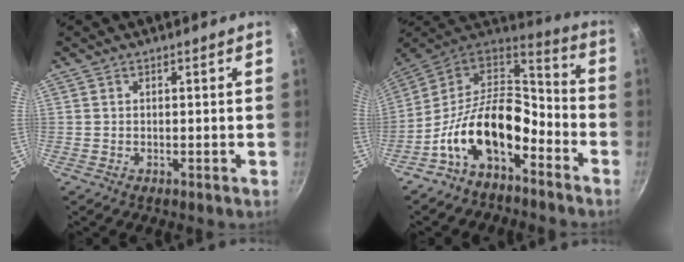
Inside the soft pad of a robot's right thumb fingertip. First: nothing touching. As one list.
[{"total": 18.0, "force": [-7.0, 10.8, 12.7], "torque": [-0.199, 0.070, -0.142]}]